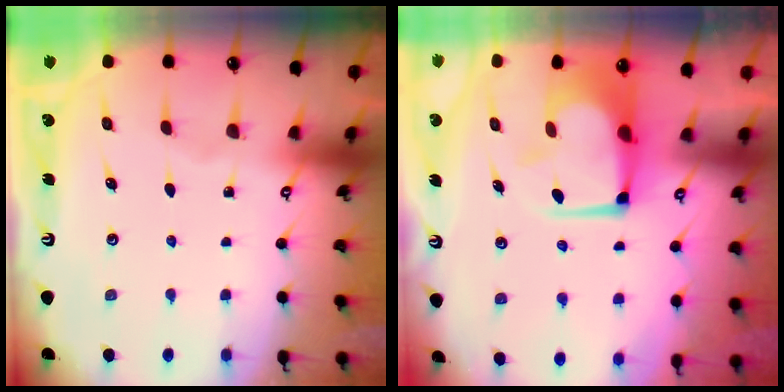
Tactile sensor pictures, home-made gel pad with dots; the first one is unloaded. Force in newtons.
{"total": 2.9, "press": 2.8, "slide": 0.8}